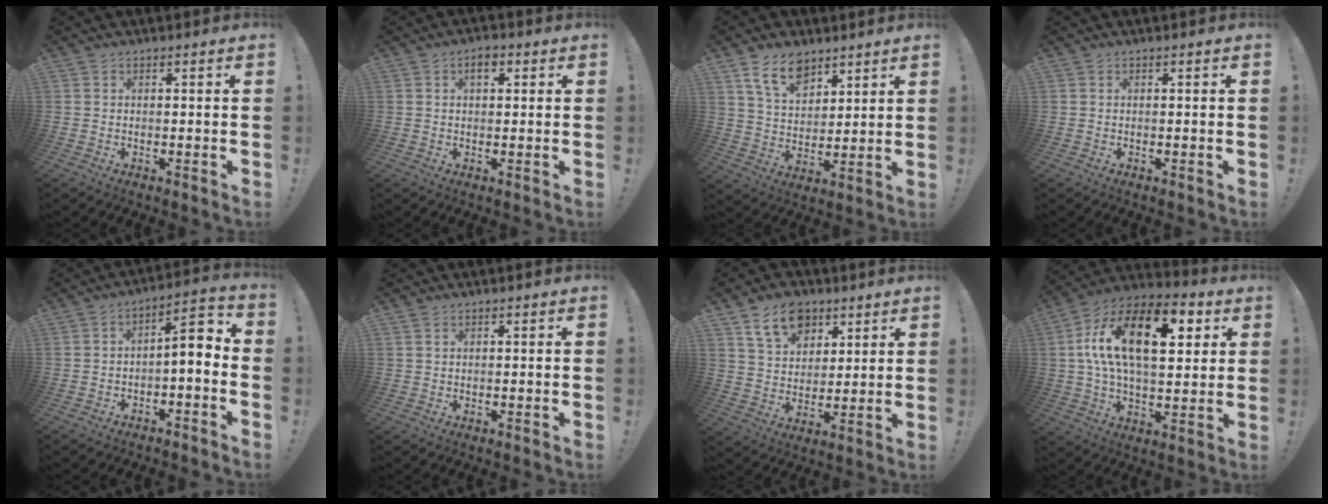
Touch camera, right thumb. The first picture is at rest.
{"total": 3.2, "force": [1.2, 1.6, 2.5], "torque": [-0.031, -0.001, 0.016]}
{"total": 11.5, "force": [7.8, 6.3, 5.5], "torque": [-0.097, -0.040, 0.150]}
{"total": 0.0}
{"total": 5.7, "force": [-1.3, 1.4, 5.3], "torque": [-0.072, -0.006, -0.030]}
{"total": 1.0, "force": [0.7, 0.5, 0.5], "torque": [-0.007, -0.001, 0.012]}
{"total": 12.7, "force": [7.2, 8.8, 5.8], "torque": [-0.087, -0.031, 0.138]}
{"total": 22.0, "force": [6.2, 11.0, 18.0], "torque": [-0.315, -0.014, 0.095]}